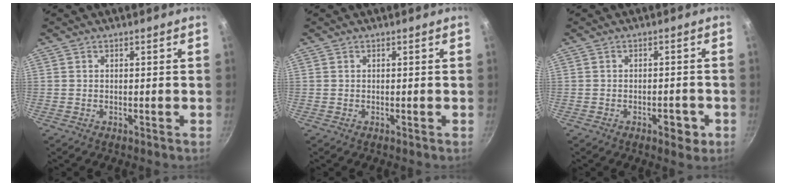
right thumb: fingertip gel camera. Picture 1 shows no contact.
{"total": 0.0}
{"total": 3.6, "force": [-1.7, 1.7, 2.7], "torque": [-0.025, 0.008, -0.021]}